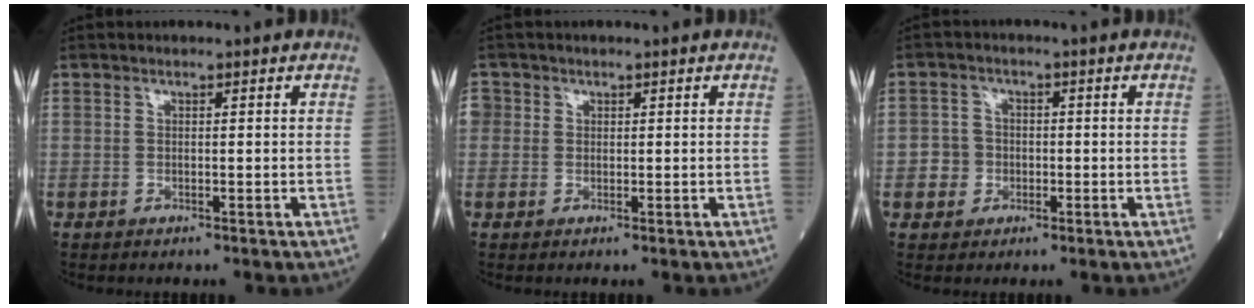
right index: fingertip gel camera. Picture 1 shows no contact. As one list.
[{"total": 2.5, "force": [0.3, 2.4, 0.6], "torque": [-0.009, 0.010, 0.006]}, {"total": 3.4, "force": [-0.9, 3.2, 0.8], "torque": [-0.011, 0.011, -0.015]}]